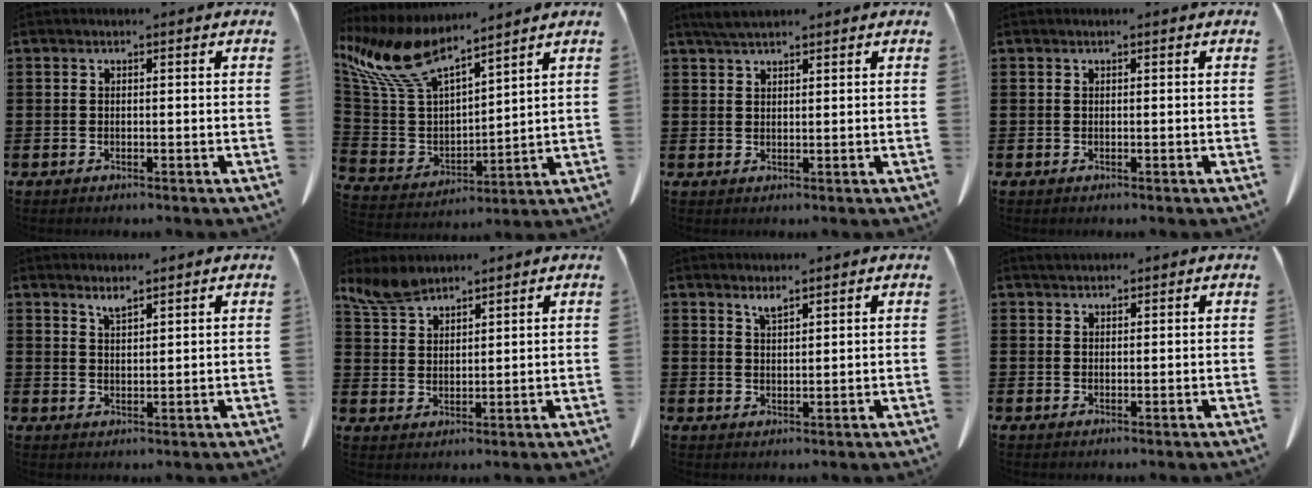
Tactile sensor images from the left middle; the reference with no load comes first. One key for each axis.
{"total": 11.4, "fx": 8.8, "fy": 3.6, "fz": 6.2, "tx": -0.160, "ty": -0.043, "tz": 0.157}
{"total": 2.3, "fx": 1.9, "fy": 0.4, "fz": 1.2, "tx": -0.027, "ty": 0.003, "tz": 0.034}
{"total": 0.0}
{"total": 2.1, "fx": 2.0, "fy": -0.1, "fz": 0.7, "tx": -0.017, "ty": -0.002, "tz": 0.039}
{"total": 5.0, "fx": 4.2, "fy": 1.9, "fz": 1.8, "tx": -0.050, "ty": -0.008, "tz": 0.080}
{"total": 2.0, "fx": 1.9, "fy": 0.0, "fz": 0.8, "tx": -0.018, "ty": -0.002, "tz": 0.036}
{"total": 1.1, "fx": 1.0, "fy": 0.3, "fz": 0.2, "tx": -0.006, "ty": 0.001, "tz": 0.020}